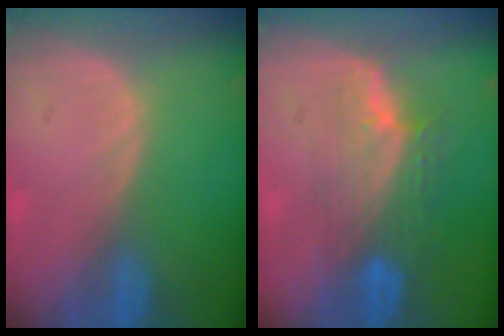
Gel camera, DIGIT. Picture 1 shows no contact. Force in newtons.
{"total": 7.5, "press": 6.9, "slide": 3.0}